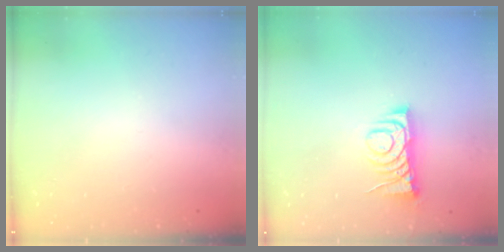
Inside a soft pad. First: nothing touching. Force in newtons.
{"total": 7.8, "press": 7.7, "slide": 0.7}